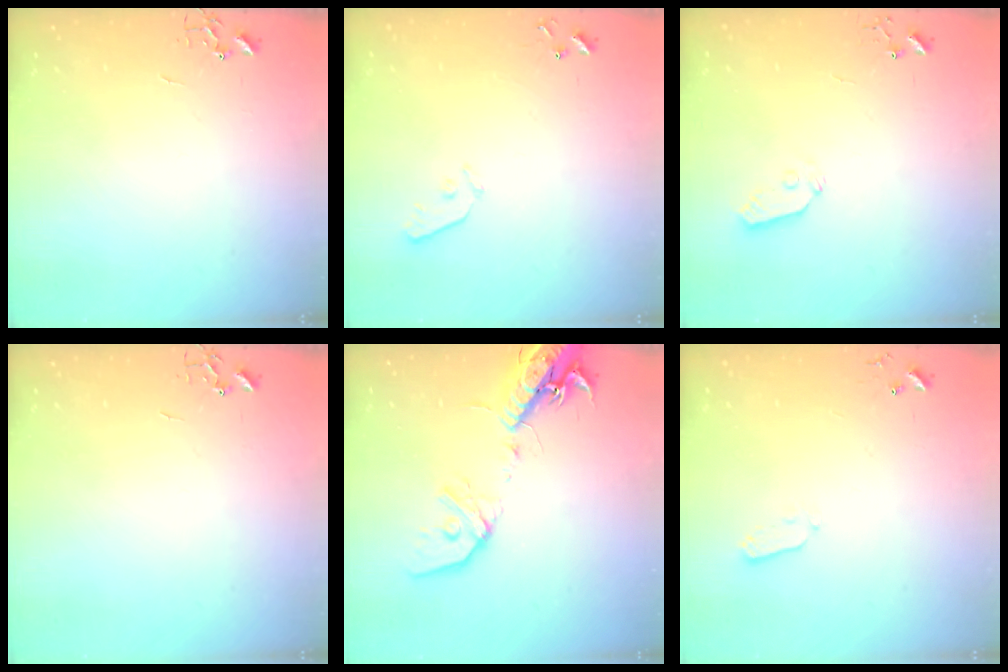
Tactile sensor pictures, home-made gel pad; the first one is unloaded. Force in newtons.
{"total": 4.9, "press": 4.9, "slide": 0.5}
{"total": 5.3, "press": 5.2, "slide": 0.3}
{"total": 0.0}
{"total": 18.3, "press": 17.9, "slide": 3.7}
{"total": 4.6, "press": 4.5, "slide": 0.9}